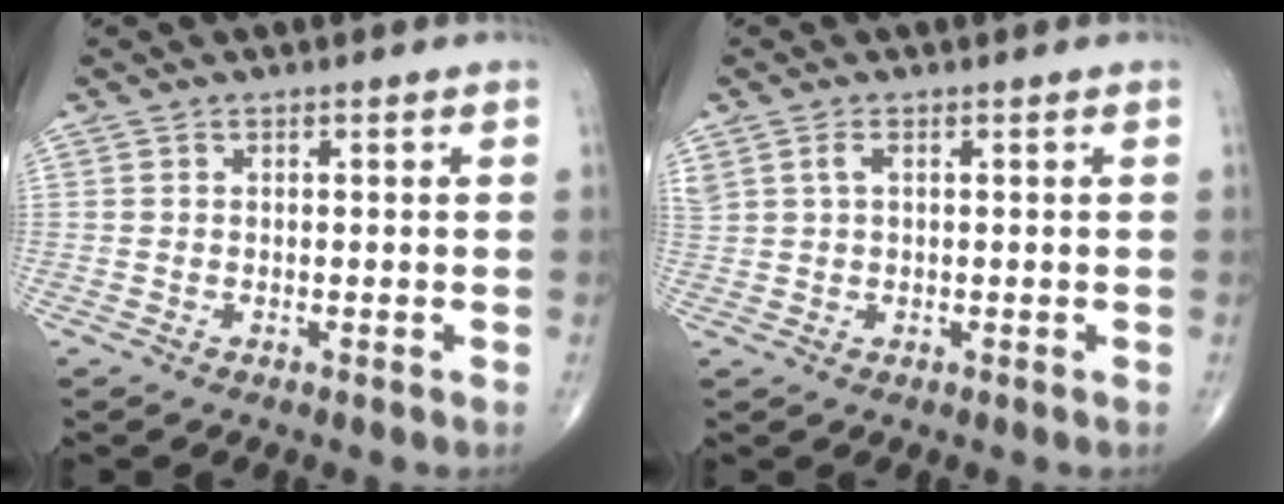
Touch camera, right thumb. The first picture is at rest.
{"total": 2.4, "force": [0.9, 1.2, 1.8], "torque": [-0.051, 0.009, 0.022]}